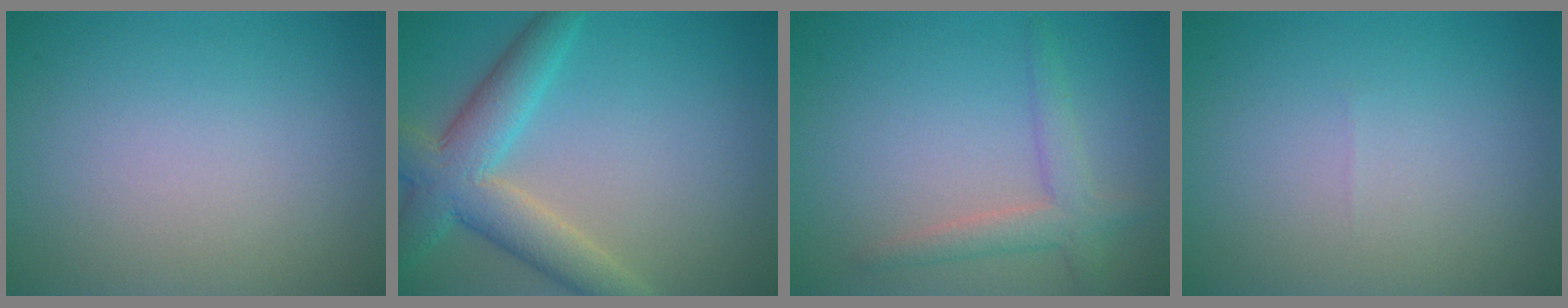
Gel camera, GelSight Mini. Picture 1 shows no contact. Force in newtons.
{"total": 6.2, "press": 6.2, "slide": 0.2}
{"total": 2.8, "press": 2.8, "slide": 0.1}
{"total": 0.0}